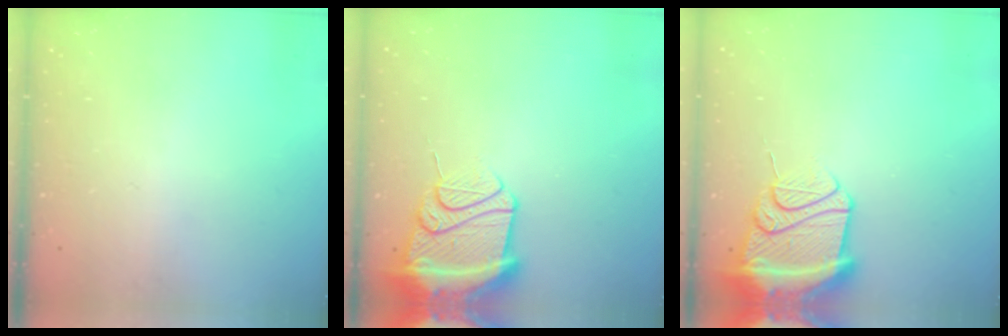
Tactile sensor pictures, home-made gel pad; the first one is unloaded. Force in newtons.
{"total": 15.3, "press": 15.2, "slide": 1.8}
{"total": 15.3, "press": 15.2, "slide": 1.8}